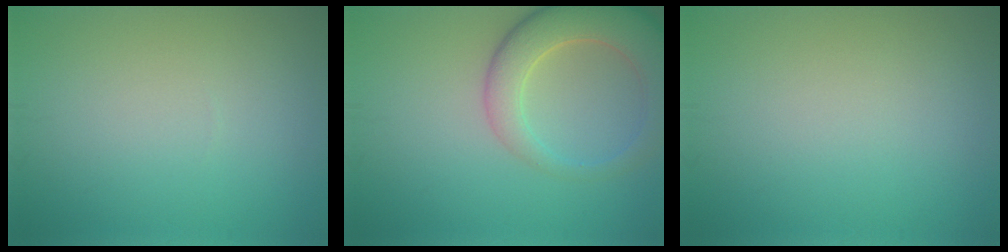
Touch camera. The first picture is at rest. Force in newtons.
{"total": 6.5, "press": 6.4, "slide": 0.5}
{"total": 0.0}